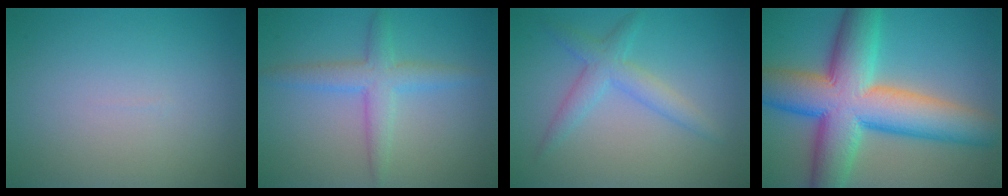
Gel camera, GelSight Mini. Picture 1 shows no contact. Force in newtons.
{"total": 3.3, "press": 3.3, "slide": 0.1}
{"total": 2.8, "press": 2.8, "slide": 0.1}
{"total": 13.4, "press": 13.4, "slide": 0.5}